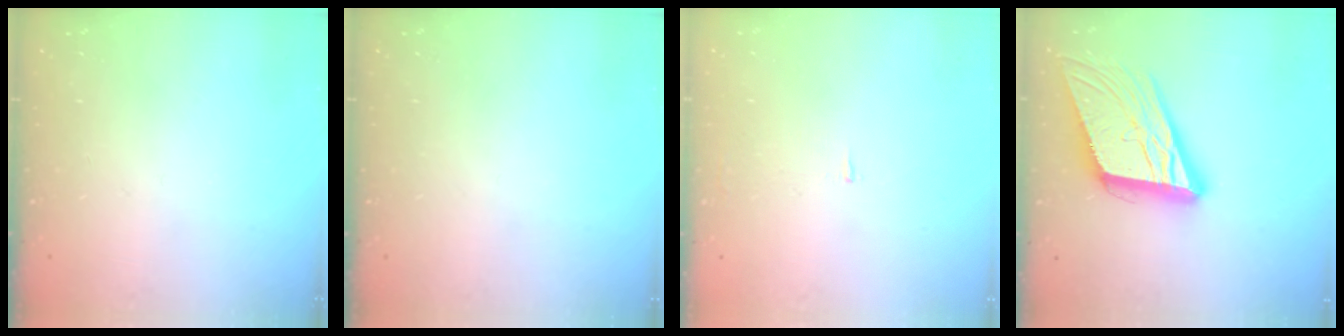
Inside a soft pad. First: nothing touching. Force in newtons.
{"total": 0.0}
{"total": 2.5, "press": 2.5, "slide": 0.2}
{"total": 18.8, "press": 18.5, "slide": 3.5}